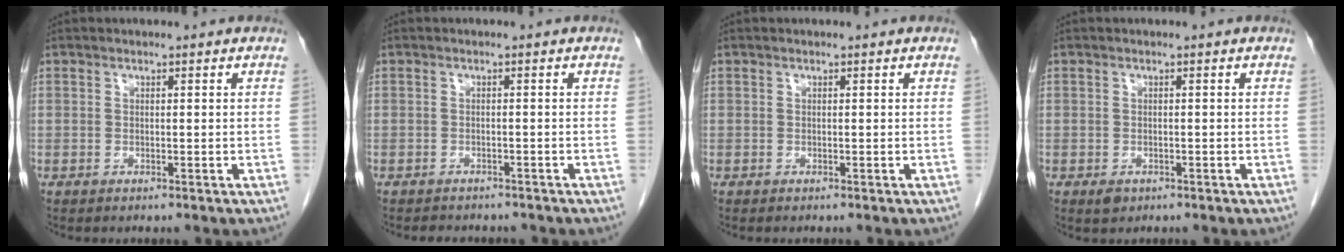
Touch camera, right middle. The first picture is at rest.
{"total": 4.2, "force": [-3.8, 1.5, 1.1], "torque": [-0.019, -0.003, -0.046]}
{"total": 0.0}
{"total": 1.4, "force": [-0.7, 0.9, 0.7], "torque": [-0.012, 0.001, -0.004]}